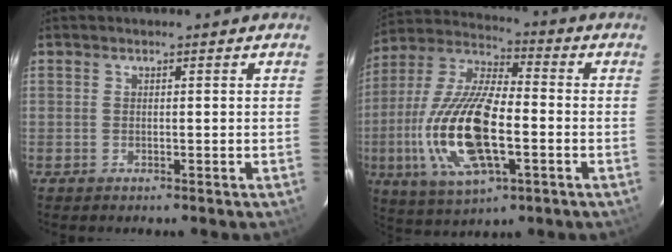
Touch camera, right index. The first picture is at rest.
{"total": 20.1, "force": [-4.6, 7.7, 17.9], "torque": [-0.379, -0.012, -0.087]}